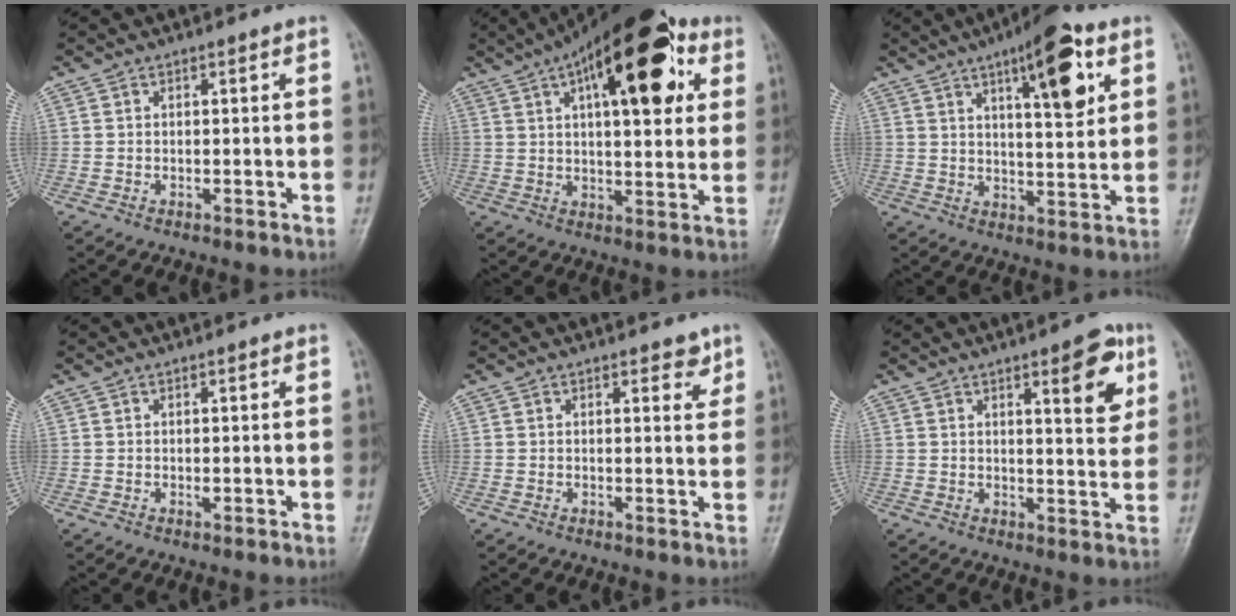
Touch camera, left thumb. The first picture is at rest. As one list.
[{"total": 22.2, "force": [8.9, 9.2, 18.2], "torque": [-0.247, 0.006, 0.128]}, {"total": 13.9, "force": [6.3, 4.3, 11.6], "torque": [-0.146, -0.023, 0.088]}, {"total": 1.2, "force": [0.2, 0.5, 1.1], "torque": [-0.016, 0.000, 0.005]}, {"total": 2.9, "force": [1.8, 1.3, 1.8], "torque": [-0.007, -0.010, 0.021]}, {"total": 8.8, "force": [4.1, 2.7, 7.3], "torque": [-0.077, -0.020, 0.051]}]